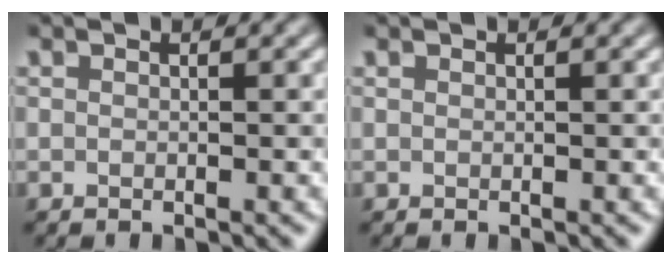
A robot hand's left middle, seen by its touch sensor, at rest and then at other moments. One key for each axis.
{"total": 0.0}